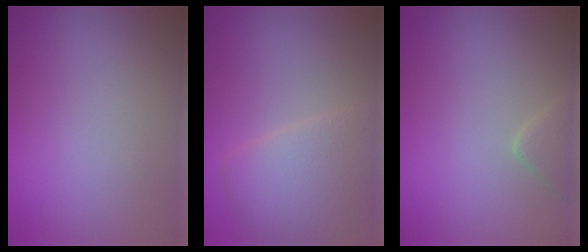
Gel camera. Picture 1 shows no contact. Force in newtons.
{"total": 5.0, "press": 5.0, "slide": 0.3}
{"total": 1.6, "press": 1.6, "slide": 0.1}